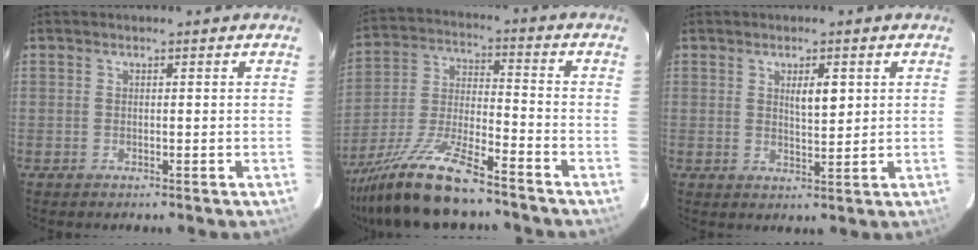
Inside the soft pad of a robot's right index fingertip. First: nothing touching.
{"total": 14.2, "force": [-11.4, 1.9, 8.3], "torque": [-0.169, -0.016, -0.210]}
{"total": 3.4, "force": [1.3, 1.0, 3.0], "torque": [-0.051, -0.001, 0.022]}